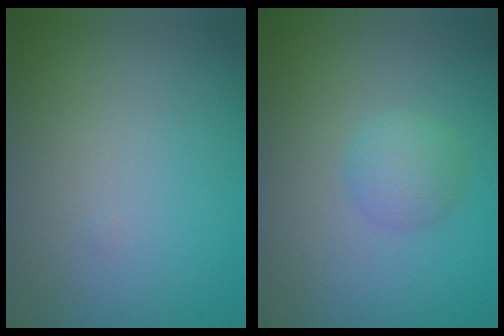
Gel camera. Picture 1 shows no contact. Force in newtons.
{"total": 2.1, "press": 2.1, "slide": 0.0}